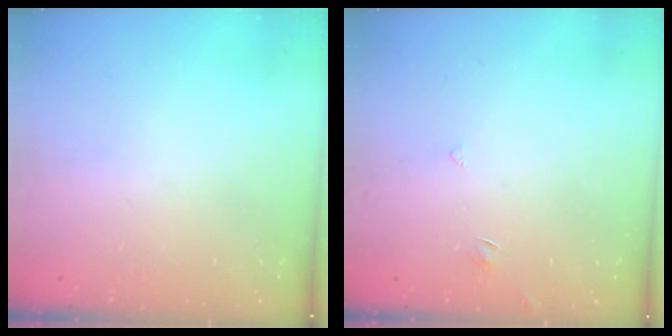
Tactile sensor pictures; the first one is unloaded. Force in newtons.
{"total": 2.5, "press": 2.5, "slide": 0.3}